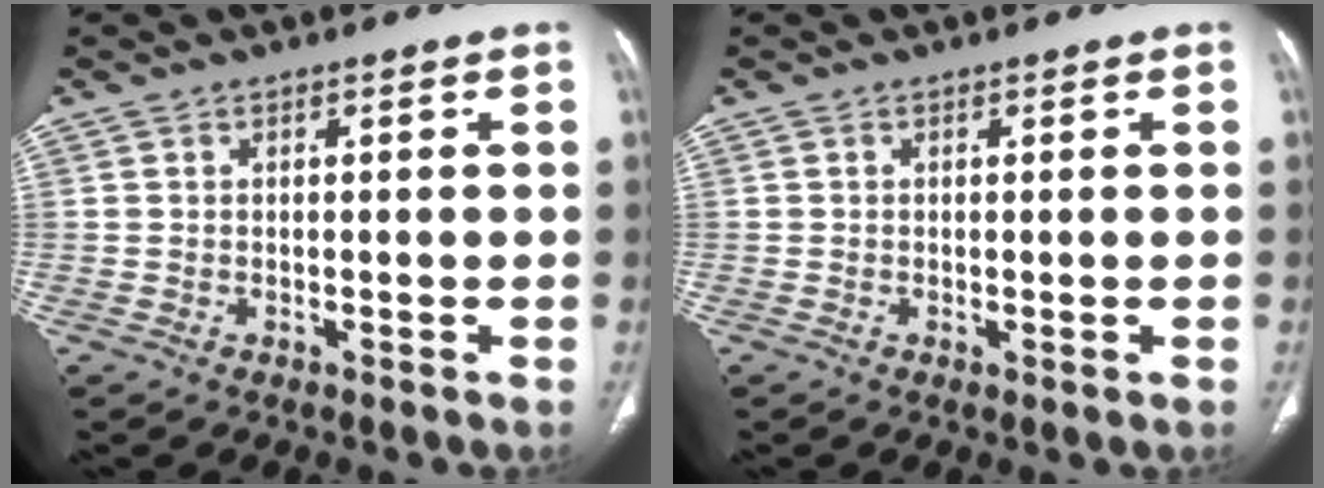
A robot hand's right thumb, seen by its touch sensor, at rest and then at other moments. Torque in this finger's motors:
{"motor_torque": [-0.07, -0.18, 0.05, 0.01, 0.03]}